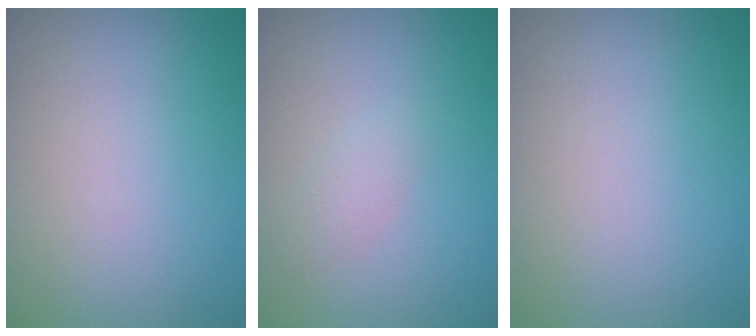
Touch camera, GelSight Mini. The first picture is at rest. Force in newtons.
{"total": 1.2, "press": 1.2, "slide": 0.0}
{"total": 0.0}